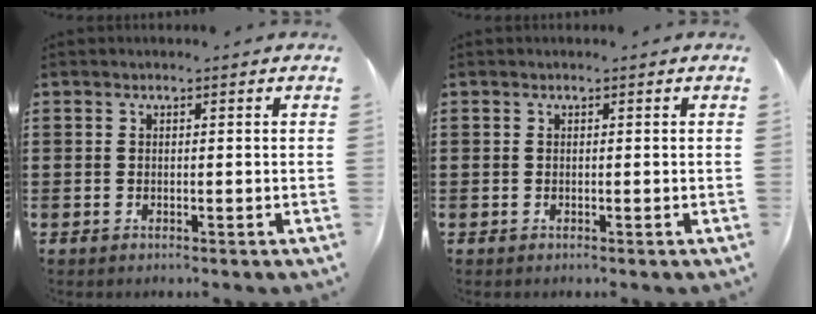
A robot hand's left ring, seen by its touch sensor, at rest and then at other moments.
{"total": 0.0}